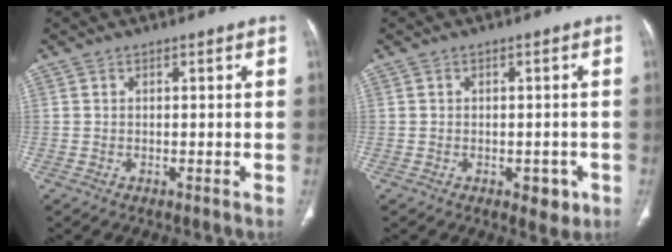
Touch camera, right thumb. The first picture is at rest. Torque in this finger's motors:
{"motor_torque": [0.36, 0.61, -0.28, 0.13, 0.02]}